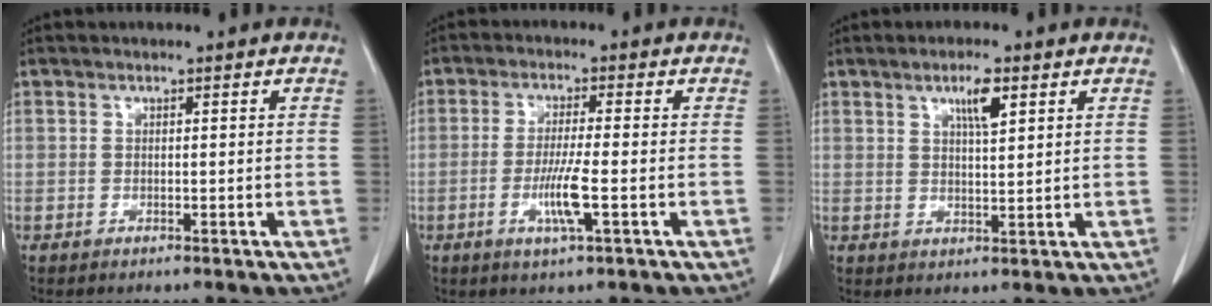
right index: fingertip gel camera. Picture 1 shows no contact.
{"total": 5.7, "force": [-1.7, -0.1, 5.5], "torque": [-0.107, -0.012, -0.032]}
{"total": 4.3, "force": [2.2, 0.7, 3.7], "torque": [-0.065, -0.001, 0.039]}